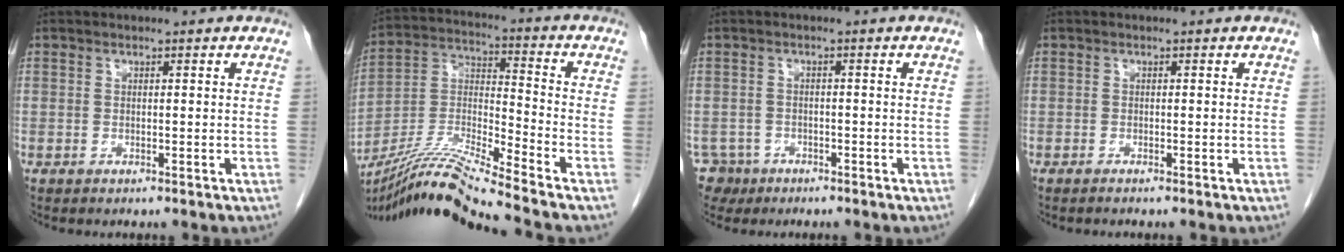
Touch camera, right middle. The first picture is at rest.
{"total": 13.9, "force": [-12.2, -2.5, 6.1], "torque": [-0.114, -0.006, -0.229]}
{"total": 3.4, "force": [-2.3, 2.5, -0.2], "torque": [0.011, 0.006, -0.038]}
{"total": 0.6, "force": [-0.5, -0.1, 0.3], "torque": [-0.002, -0.001, -0.007]}